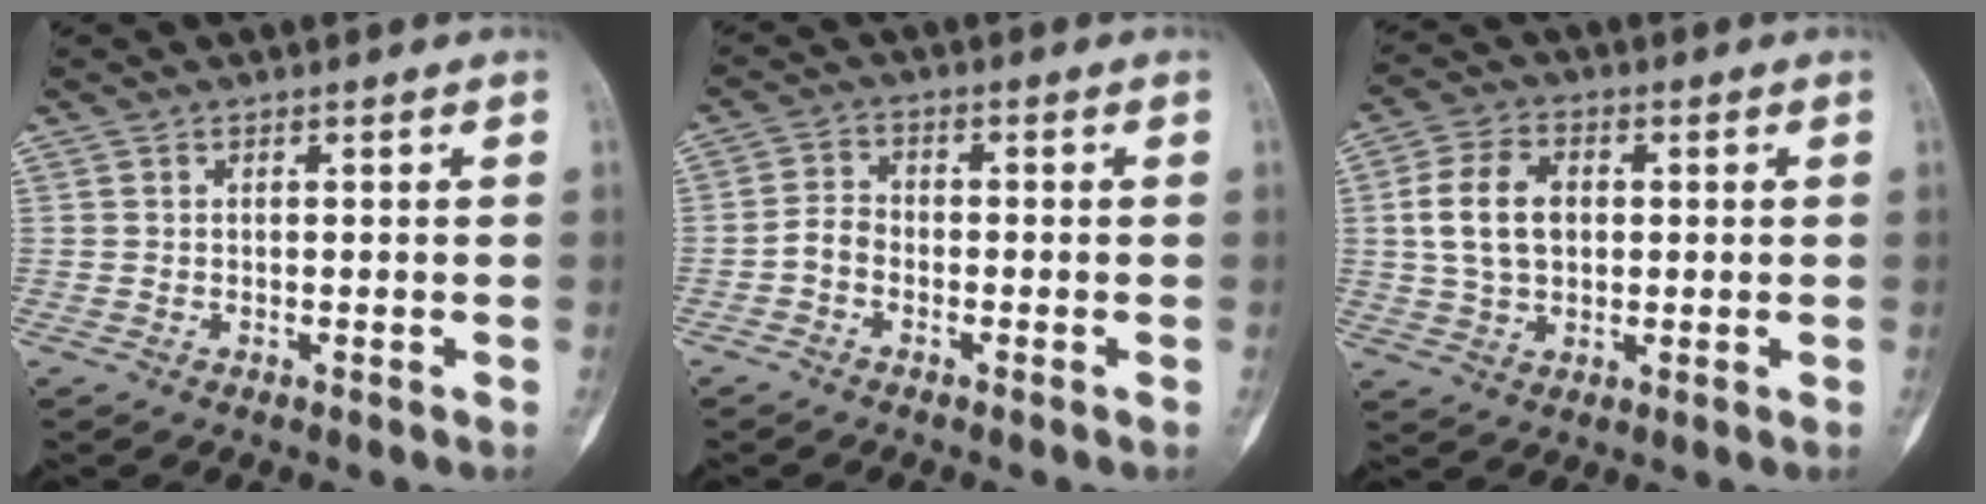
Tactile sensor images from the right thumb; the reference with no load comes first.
{"total": 3.2, "force": [-1.4, 2.2, 1.8], "torque": [-0.029, 0.015, -0.035]}
{"total": 9.7, "force": [1.1, 6.7, 7.0], "torque": [-0.120, 0.008, 0.022]}